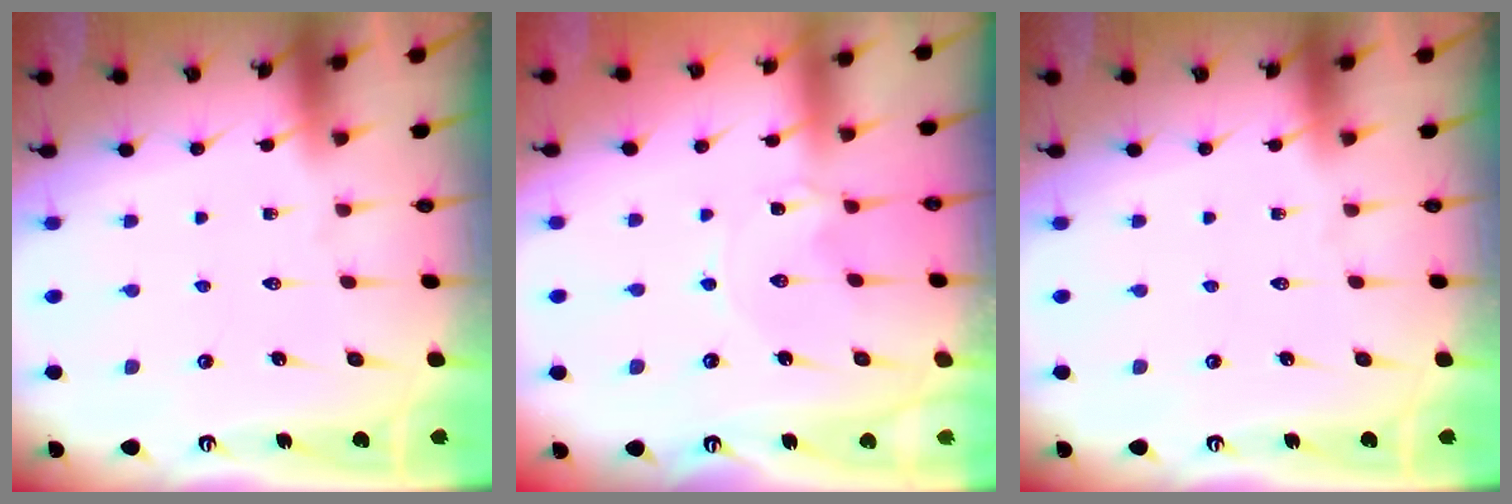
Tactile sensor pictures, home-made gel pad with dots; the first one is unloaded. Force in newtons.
{"total": 1.1, "press": 1.1, "slide": 0.2}
{"total": 0.0}